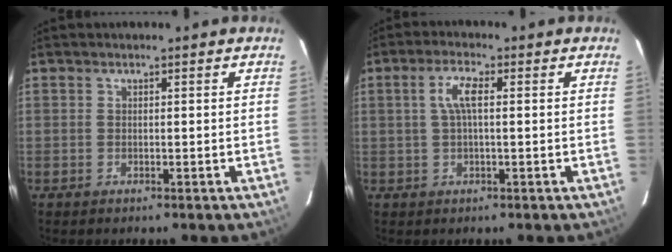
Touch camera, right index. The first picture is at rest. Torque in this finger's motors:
{"motor_torque": [0.62, 0.03, 0.35, 0.09]}